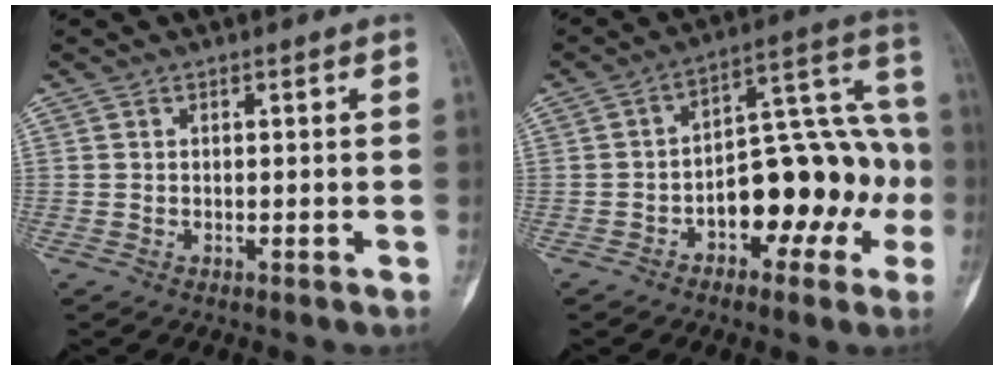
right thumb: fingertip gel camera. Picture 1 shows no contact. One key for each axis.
{"total": 16.9, "fx": -4.5, "fy": 9.4, "fz": 13.3, "tx": -0.146, "ty": 0.069, "tz": -0.063}